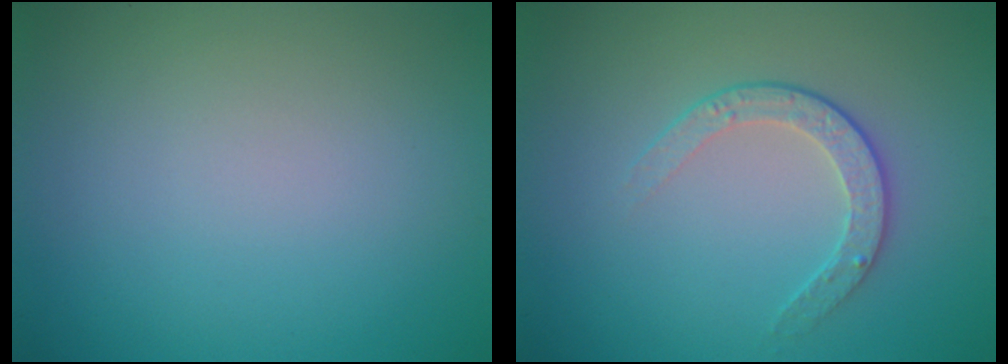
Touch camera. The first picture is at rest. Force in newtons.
{"total": 2.2, "press": 1.6, "slide": 1.5}